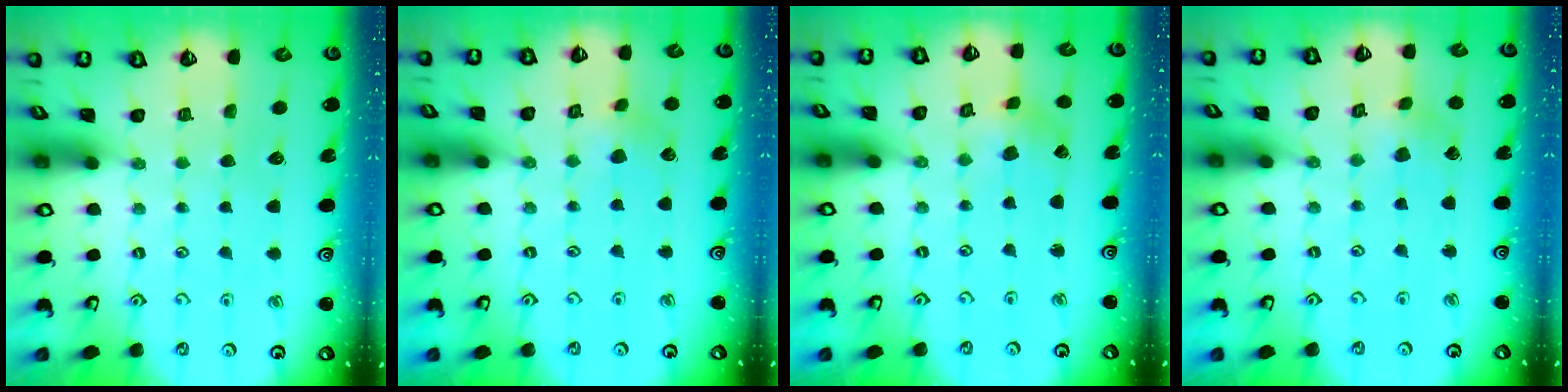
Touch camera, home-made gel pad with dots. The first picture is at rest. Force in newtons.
{"total": 3.6, "press": 3.6, "slide": 0.4}
{"total": 0.8, "press": 0.8, "slide": 0.2}
{"total": 2.1, "press": 2.1, "slide": 0.0}